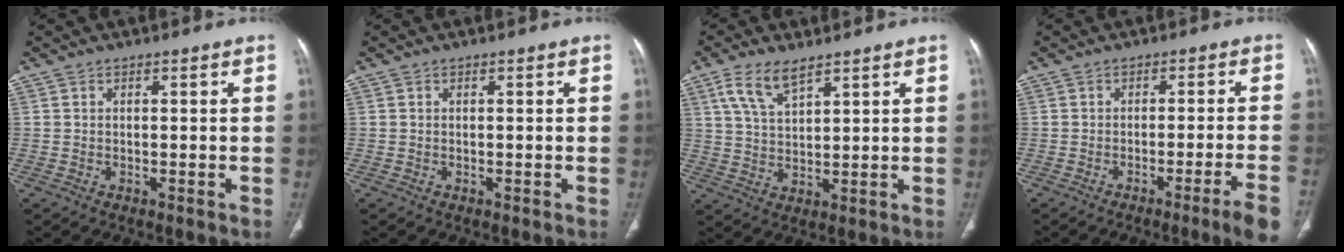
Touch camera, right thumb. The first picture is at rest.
{"total": 0.0}
{"total": 7.2, "force": [4.5, 2.9, 4.8], "torque": [-0.091, -0.015, 0.094]}
{"total": 7.5, "force": [-4.4, -0.6, 6.0], "torque": [-0.081, 0.010, -0.062]}